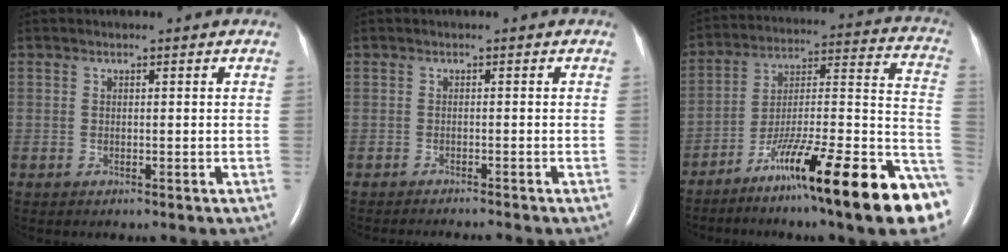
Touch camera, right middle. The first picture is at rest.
{"total": 4.5, "force": [-4.2, -0.5, 1.5], "torque": [-0.011, -0.008, -0.059]}
{"total": 25.9, "force": [-16.1, 2.1, 20.2], "torque": [-0.203, 0.005, -0.258]}